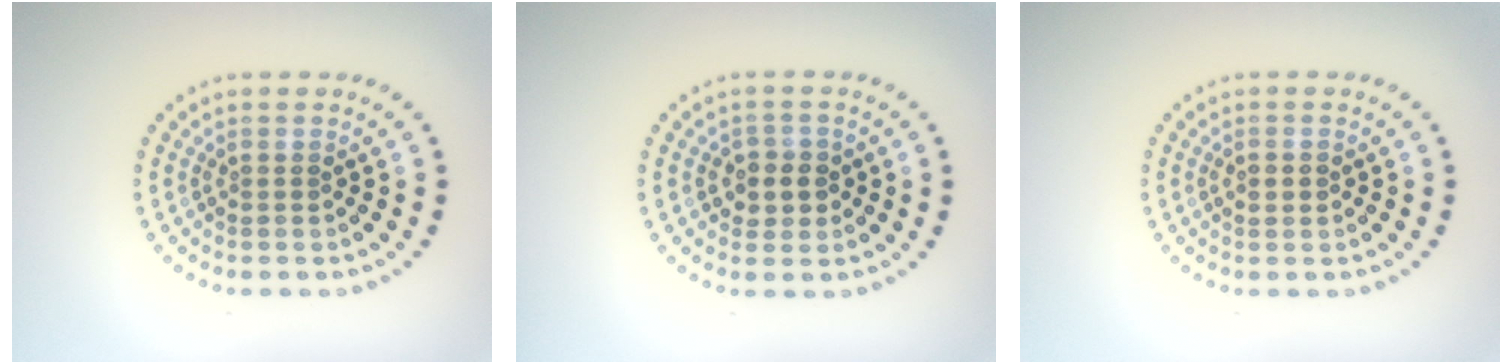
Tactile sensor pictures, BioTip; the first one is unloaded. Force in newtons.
{"total": 2.3, "press": 2.2, "slide": 0.8}
{"total": 1.4, "press": 1.4, "slide": 0.0}